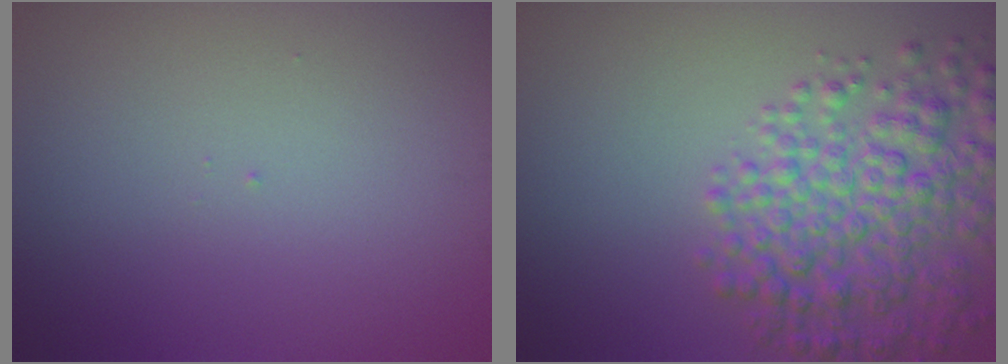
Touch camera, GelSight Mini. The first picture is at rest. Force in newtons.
{"total": 6.6, "press": 6.6, "slide": 0.2}